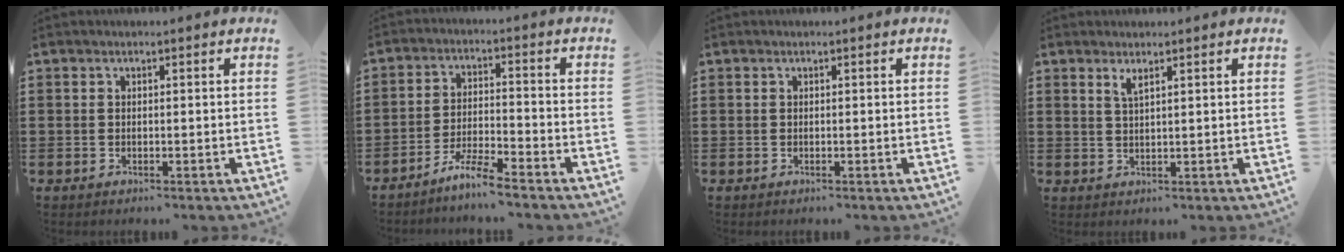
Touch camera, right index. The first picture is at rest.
{"total": 5.1, "force": [-4.7, -0.4, 2.0], "torque": [-0.050, -0.007, -0.094]}
{"total": 0.0}
{"total": 1.8, "force": [1.2, 0.3, 1.3], "torque": [-0.027, 0.001, 0.021]}